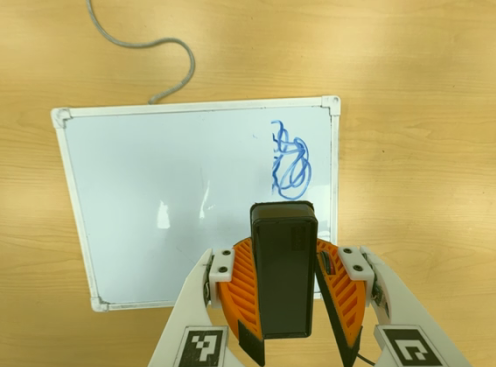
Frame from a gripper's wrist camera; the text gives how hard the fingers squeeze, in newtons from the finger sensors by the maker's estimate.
{"total": 7.8, "left": 8.5, "right": 7.2}